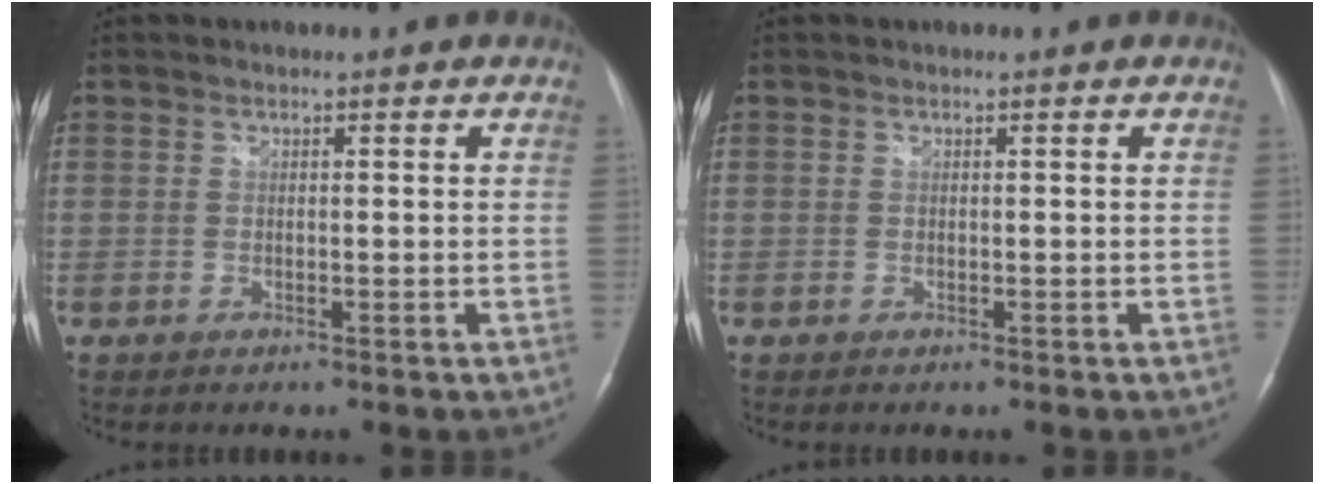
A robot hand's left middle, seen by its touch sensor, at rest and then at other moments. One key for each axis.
{"total": 0.0}